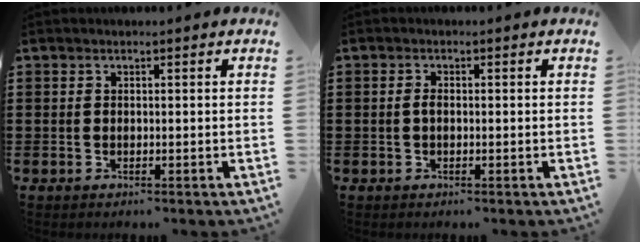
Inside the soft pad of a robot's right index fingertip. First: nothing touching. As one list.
[{"total": 1.1, "force": [-0.2, 0.4, 1.0], "torque": [-0.027, -0.004, -0.006]}]